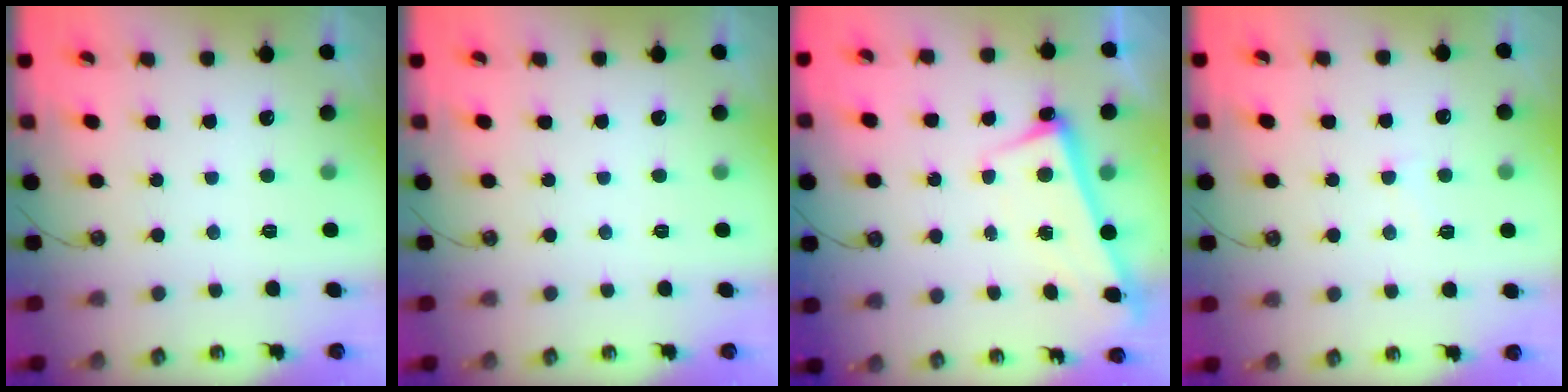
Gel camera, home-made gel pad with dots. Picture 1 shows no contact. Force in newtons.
{"total": 0.0}
{"total": 2.7, "press": 2.5, "slide": 1.0}
{"total": 1.6, "press": 1.4, "slide": 0.7}